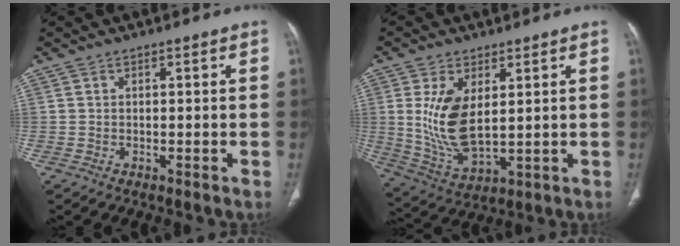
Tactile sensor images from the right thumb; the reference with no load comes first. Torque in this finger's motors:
{"motor_torque": [-0.60, 0.99, 1.04, 0.34, 0.13]}